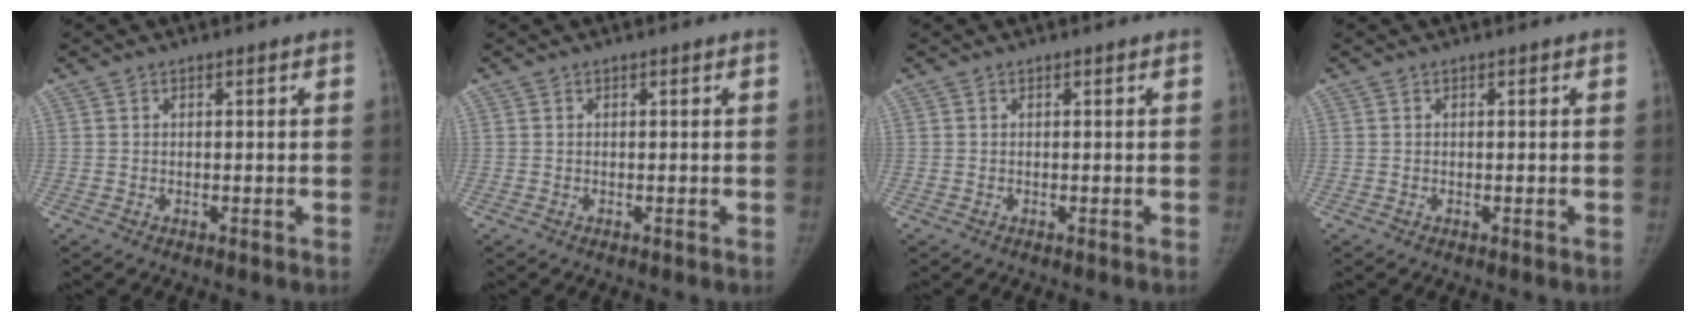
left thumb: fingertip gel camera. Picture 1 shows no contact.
{"total": 0.0}
{"total": 0.0}
{"total": 0.0}